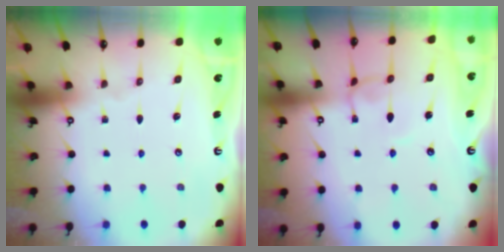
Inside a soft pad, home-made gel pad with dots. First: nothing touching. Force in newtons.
{"total": 1.4, "press": 1.4, "slide": 0.4}